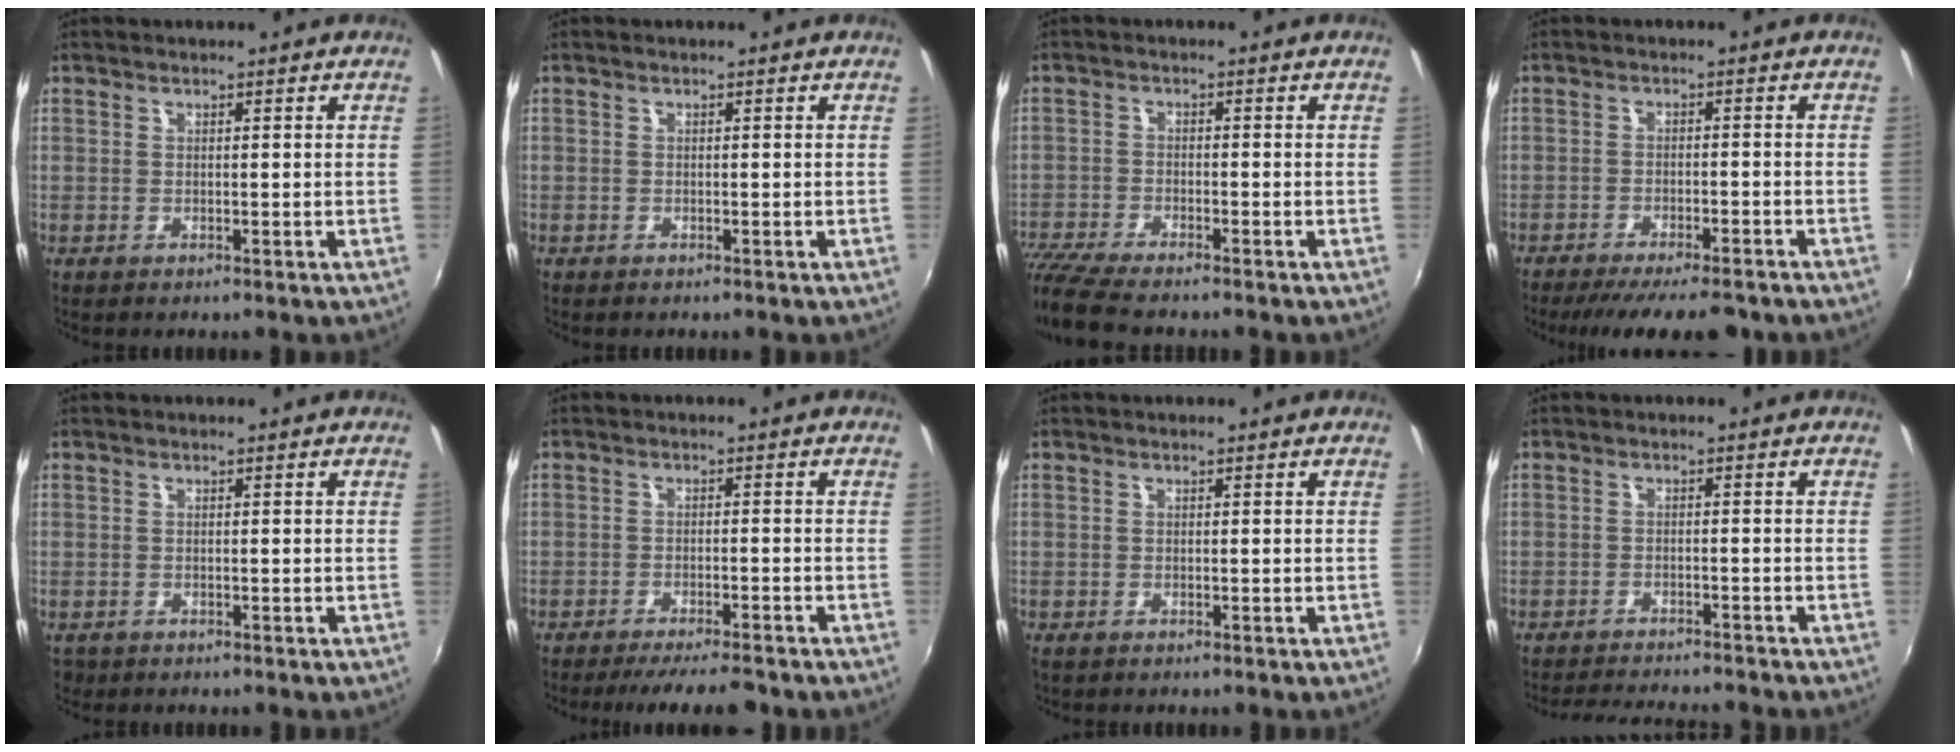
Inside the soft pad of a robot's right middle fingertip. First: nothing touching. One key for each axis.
{"total": 0.5, "fx": -0.4, "fy": 0.3, "fz": 0.0, "tx": 0.000, "ty": 0.001, "tz": -0.008}
{"total": 9.1, "fx": -8.0, "fy": 1.1, "fz": 4.0, "tx": -0.109, "ty": -0.033, "tz": -0.148}
{"total": 12.2, "fx": -10.2, "fy": 2.6, "fz": 6.1, "tx": -0.124, "ty": -0.027, "tz": -0.149}
{"total": 1.3, "fx": -0.7, "fy": 1.1, "fz": 0.3, "tx": -0.010, "ty": -0.005, "tz": -0.011}
{"total": 8.6, "fx": -7.5, "fy": 1.3, "fz": 4.0, "tx": -0.086, "ty": -0.012, "tz": -0.111}
{"total": 0.5, "fx": -0.4, "fy": 0.3, "fz": 0.1, "tx": -0.004, "ty": -0.003, "tz": -0.009}
{"total": 9.6, "fx": -8.8, "fy": 1.1, "fz": 3.5, "tx": -0.083, "ty": -0.010, "tz": -0.131}